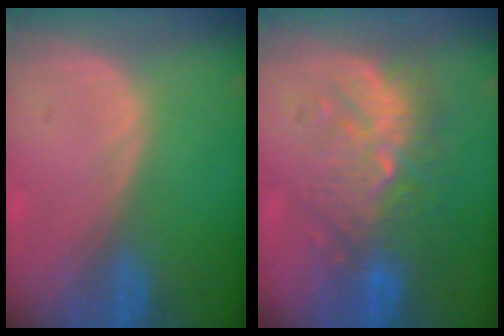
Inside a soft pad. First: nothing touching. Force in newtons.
{"total": 9.0, "press": 8.9, "slide": 1.6}